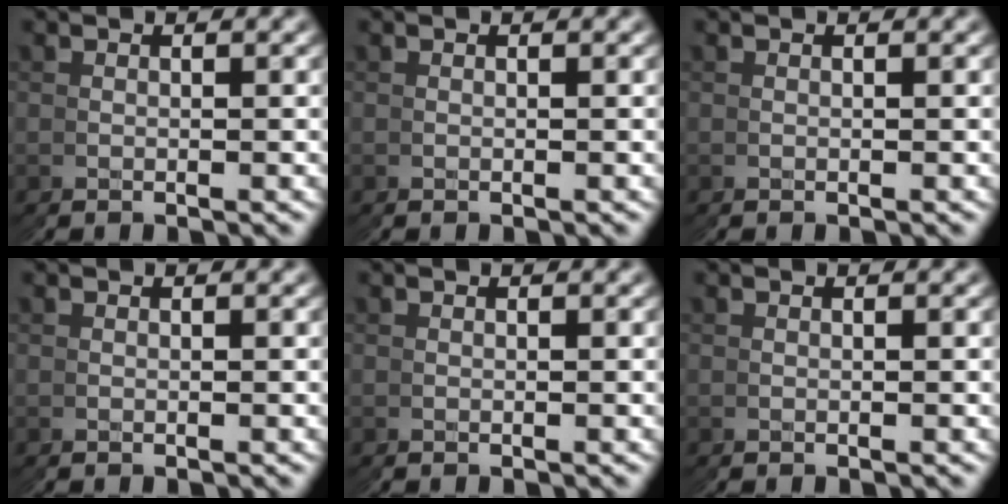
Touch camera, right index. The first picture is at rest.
{"total": 0.0}
{"total": 0.0}
{"total": 0.0}
{"total": 0.0}
{"total": 0.0}